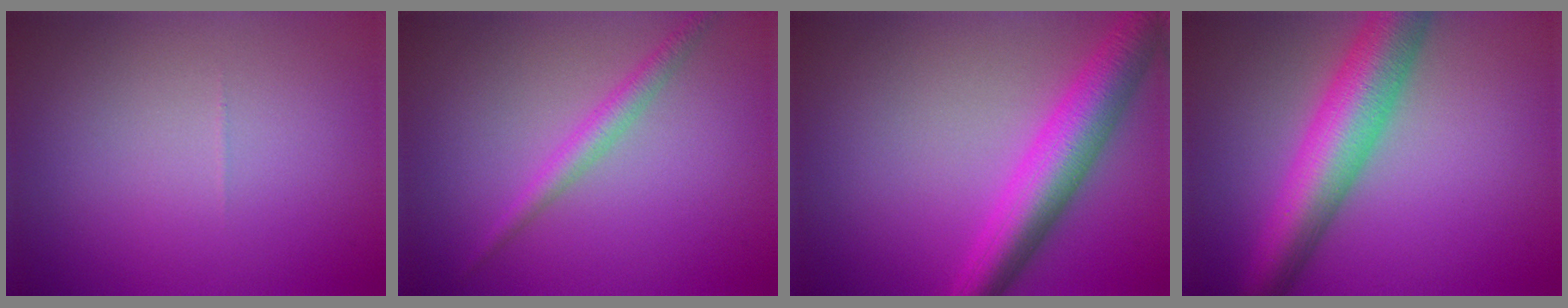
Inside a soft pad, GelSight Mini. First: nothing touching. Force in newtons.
{"total": 2.0, "press": 2.0, "slide": 0.1}
{"total": 5.6, "press": 5.6, "slide": 0.3}
{"total": 8.2, "press": 8.2, "slide": 0.3}